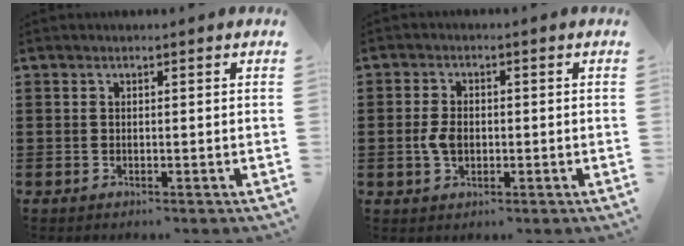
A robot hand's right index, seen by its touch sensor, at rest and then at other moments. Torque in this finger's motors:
{"motor_torque": [1.11, 1.03, 0.46, 0.10]}